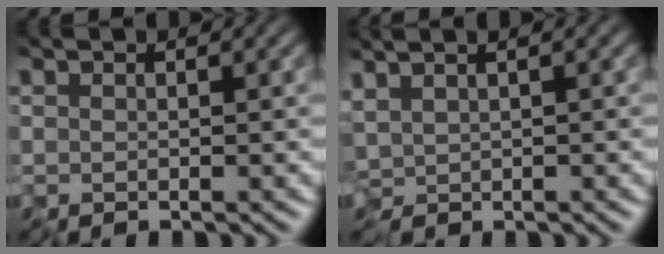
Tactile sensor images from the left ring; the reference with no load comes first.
{"total": 1.1, "force": [0.7, 0.2, 0.8], "torque": [-0.023, 0.003, 0.016]}